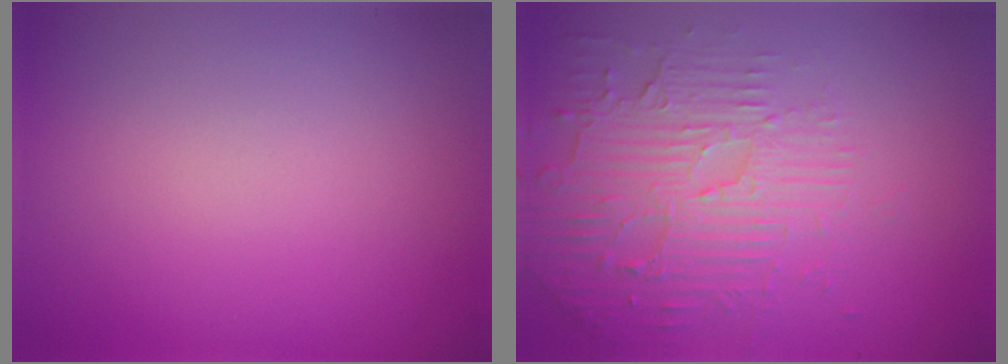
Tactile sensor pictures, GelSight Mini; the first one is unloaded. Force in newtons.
{"total": 6.0, "press": 3.7, "slide": 4.7}